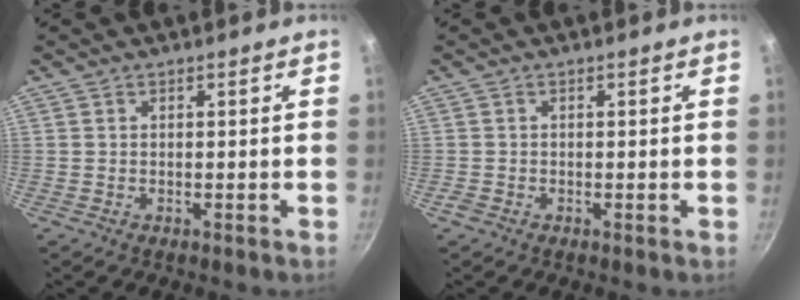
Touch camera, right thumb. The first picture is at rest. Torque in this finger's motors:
{"motor_torque": [0.15, -0.02, 0.55, -0.37, 0.07]}